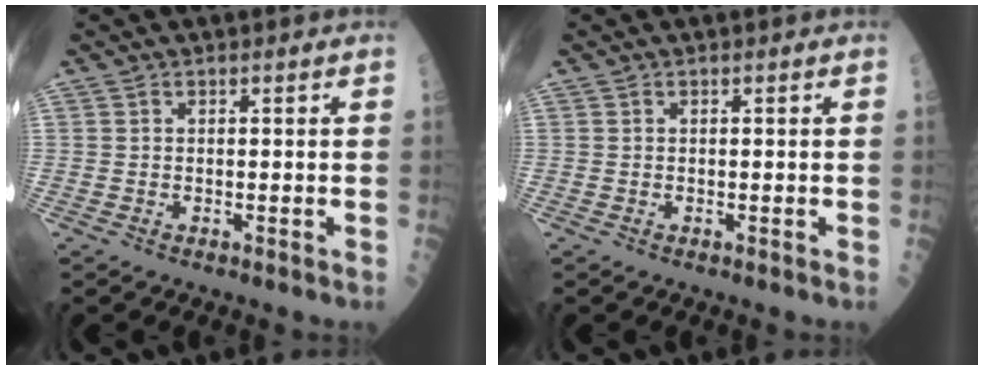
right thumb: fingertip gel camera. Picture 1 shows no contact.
{"total": 0.0}